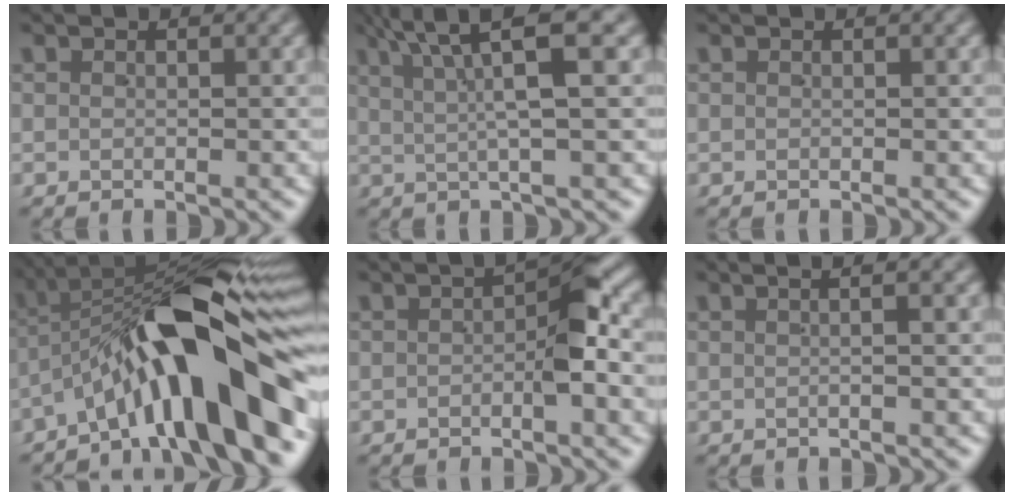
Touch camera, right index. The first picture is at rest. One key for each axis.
{"total": 6.6, "fx": 3.7, "fy": 0.2, "fz": 5.5, "tx": -0.084, "ty": 0.018, "tz": 0.054}
{"total": 0.0}
{"total": 16.4, "fx": -1.6, "fy": 6.4, "fz": 15.1, "tx": -0.205, "ty": 0.014, "tz": -0.022}
{"total": 4.0, "fx": 0.0, "fy": 1.0, "fz": 3.9, "tx": -0.053, "ty": 0.007, "tz": -0.002}
{"total": 2.2, "fx": 0.5, "fy": -0.1, "fz": 2.2, "tx": -0.023, "ty": 0.016, "tz": 0.005}